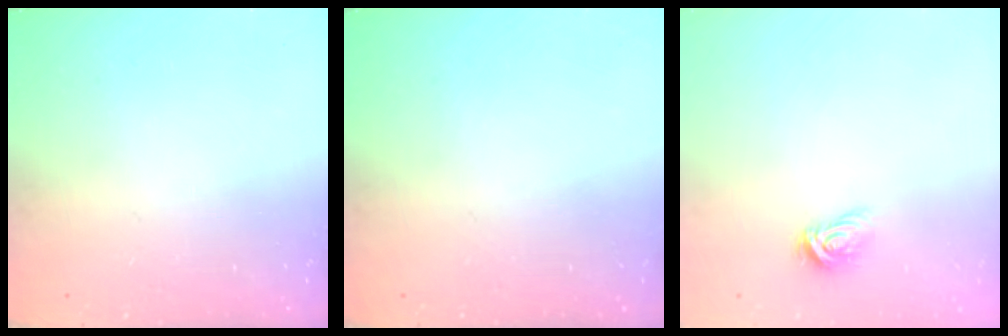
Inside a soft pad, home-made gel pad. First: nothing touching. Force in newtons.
{"total": 0.0}
{"total": 3.7, "press": 3.7, "slide": 0.4}